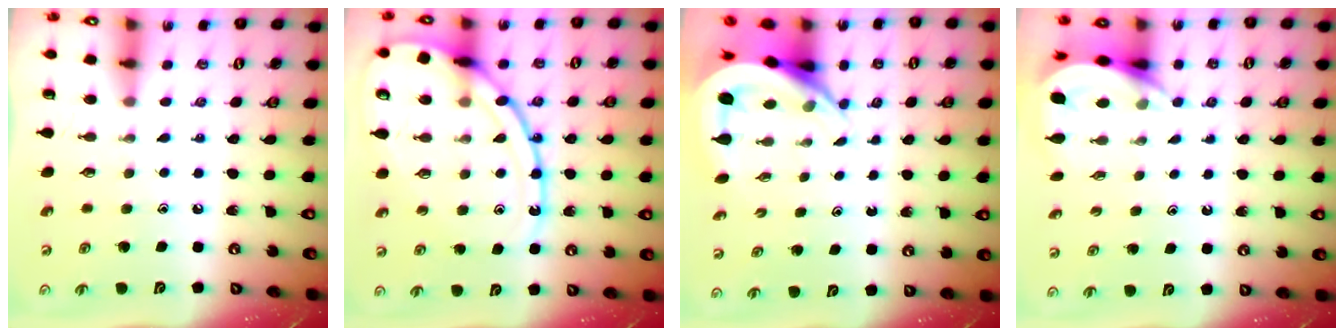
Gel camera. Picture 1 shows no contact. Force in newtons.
{"total": 17.0, "press": 16.9, "slide": 1.5}
{"total": 7.5, "press": 7.5, "slide": 1.1}
{"total": 7.0, "press": 7.0, "slide": 0.2}